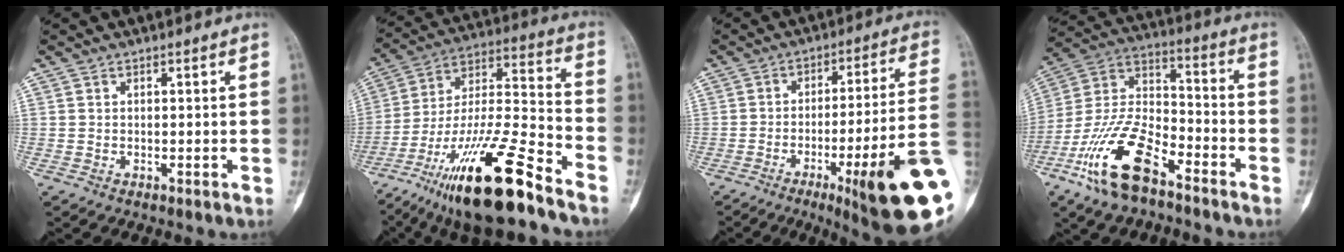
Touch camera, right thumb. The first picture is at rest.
{"total": 19.8, "force": [-13.0, 4.2, 14.3], "torque": [-0.263, 0.068, -0.225]}
{"total": 22.5, "force": [-7.8, 2.7, 20.9], "torque": [-0.236, 0.015, -0.107]}
{"total": 17.8, "force": [-10.3, 7.7, 12.3], "torque": [-0.242, 0.060, -0.200]}